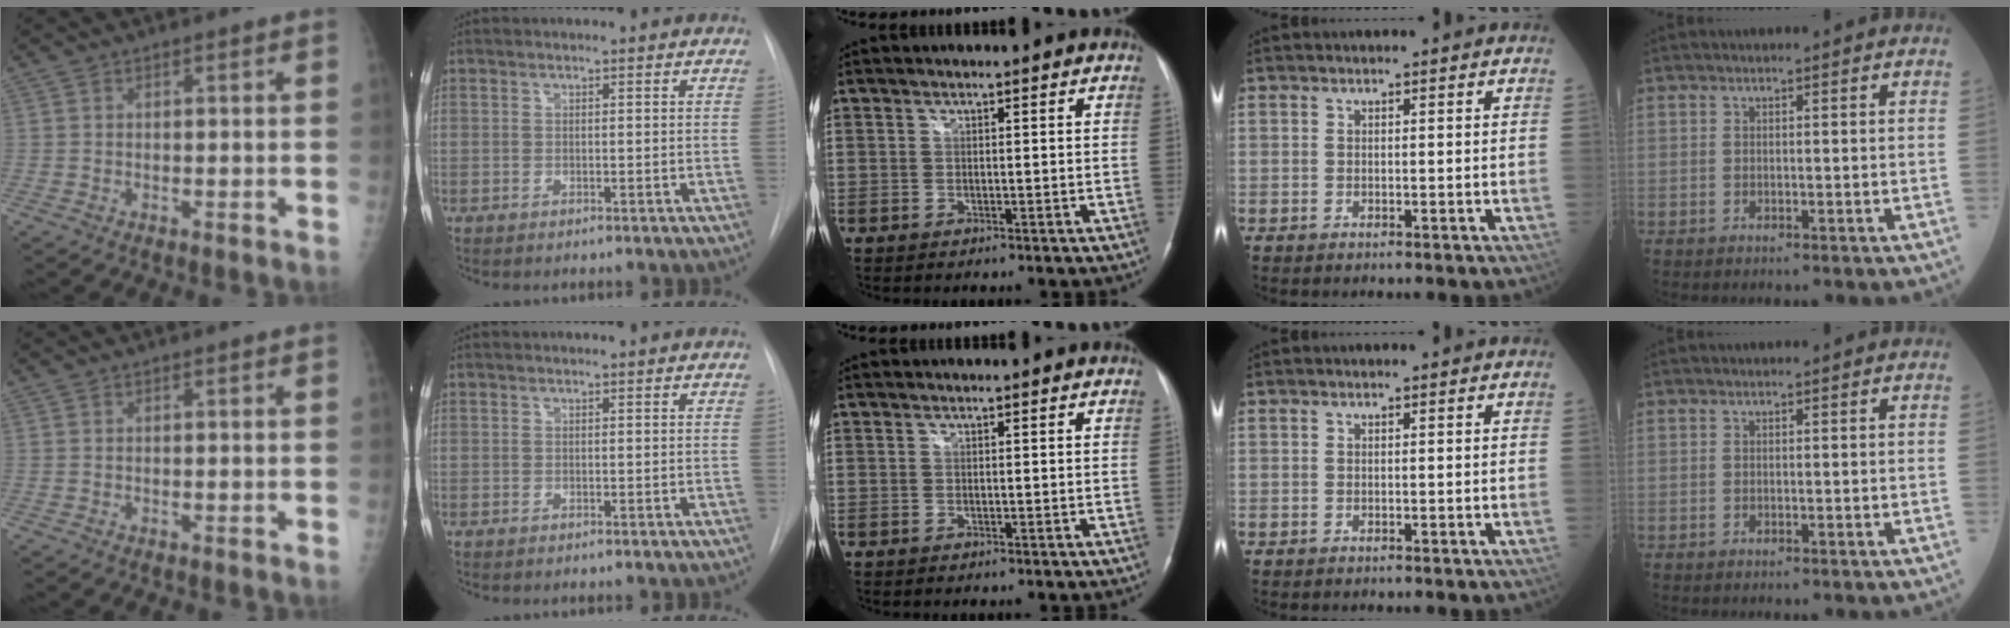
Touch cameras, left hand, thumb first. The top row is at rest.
{}